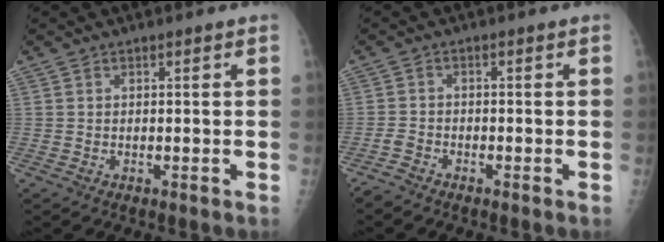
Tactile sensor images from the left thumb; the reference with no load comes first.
{"total": 2.0, "force": [-1.9, 0.6, 0.1], "torque": [-0.007, 0.002, -0.042]}